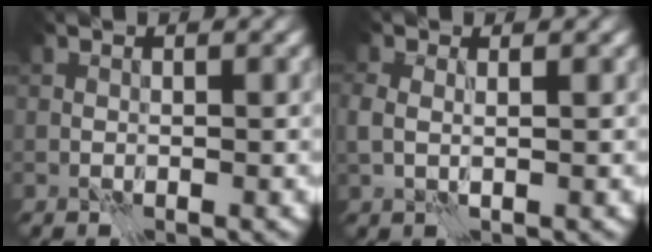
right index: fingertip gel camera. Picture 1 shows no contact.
{"total": 1.3, "force": [1.0, 0.2, 0.8], "torque": [-0.019, 0.003, 0.020]}